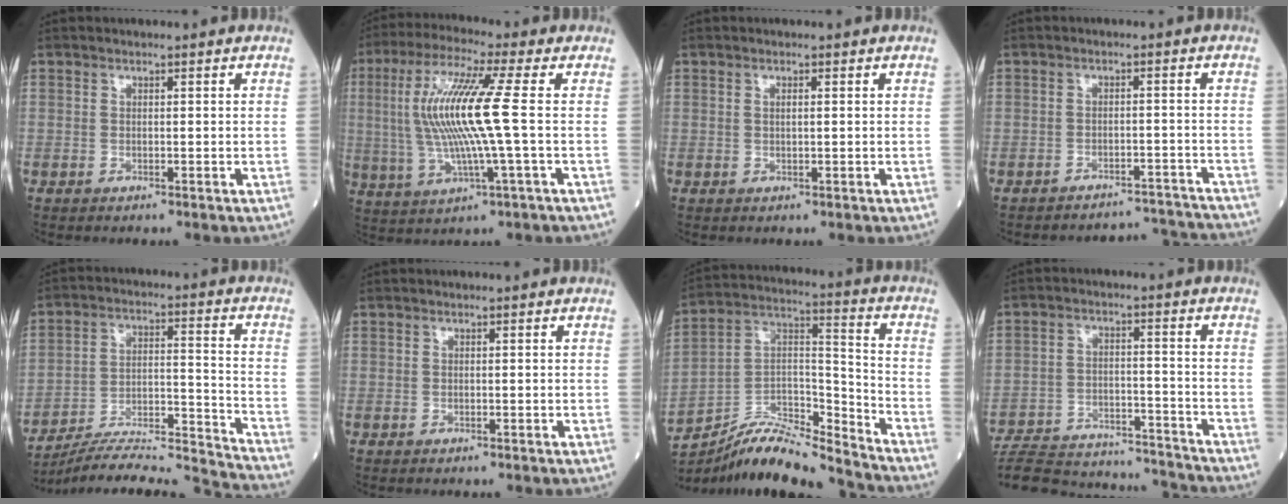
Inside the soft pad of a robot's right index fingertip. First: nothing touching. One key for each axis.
{"total": 13.2, "fx": 0.9, "fy": -0.1, "fz": 13.2, "tx": -0.283, "ty": 0.009, "tz": 0.015}
{"total": 0.8, "fx": 0.3, "fy": 0.1, "fz": 0.7, "tx": -0.018, "ty": 0.001, "tz": 0.007}
{"total": 8.4, "fx": -8.2, "fy": 0.4, "fz": -1.3, "tx": 0.025, "ty": 0.023, "tz": -0.096}
{"total": 18.1, "fx": -17.5, "fy": -1.4, "fz": 4.6, "tx": -0.082, "ty": 0.018, "tz": -0.272}
{"total": 0.0}
{"total": 15.0, "fx": -14.2, "fy": 1.8, "fz": 4.6, "tx": -0.076, "ty": 0.046, "tz": -0.249}
{"total": 20.4, "fx": -19.6, "fy": 2.8, "fz": 5.2, "tx": -0.122, "ty": -0.007, "tz": -0.285}